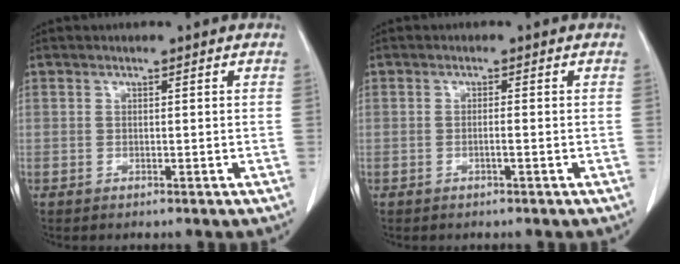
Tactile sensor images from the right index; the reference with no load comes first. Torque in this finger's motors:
{"motor_torque": [-0.23, 0.03, -0.02, -0.01]}